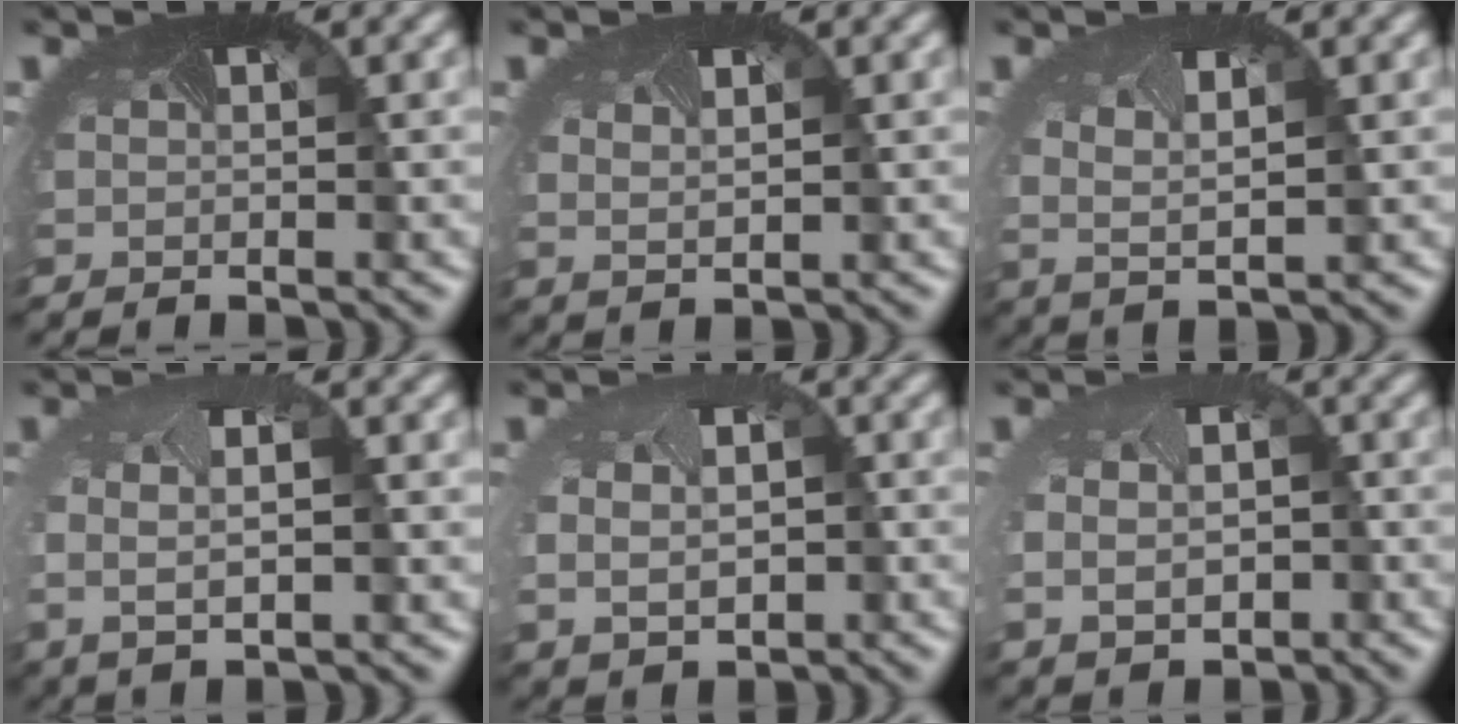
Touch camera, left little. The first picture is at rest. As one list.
[{"total": 0.6, "force": [0.4, -0.1, 0.3], "torque": [-0.013, -0.004, 0.008]}, {"total": 1.3, "force": [0.5, 0.0, 1.3], "torque": [-0.045, -0.007, 0.007]}, {"total": 2.2, "force": [-0.1, 0.7, 2.1], "torque": [-0.057, -0.005, -0.002]}, {"total": 5.4, "force": [-0.6, 4.2, 3.3], "torque": [-0.058, -0.012, -0.006]}, {"total": 4.8, "force": [-1.0, 3.7, 2.9], "torque": [-0.054, -0.018, -0.008]}]